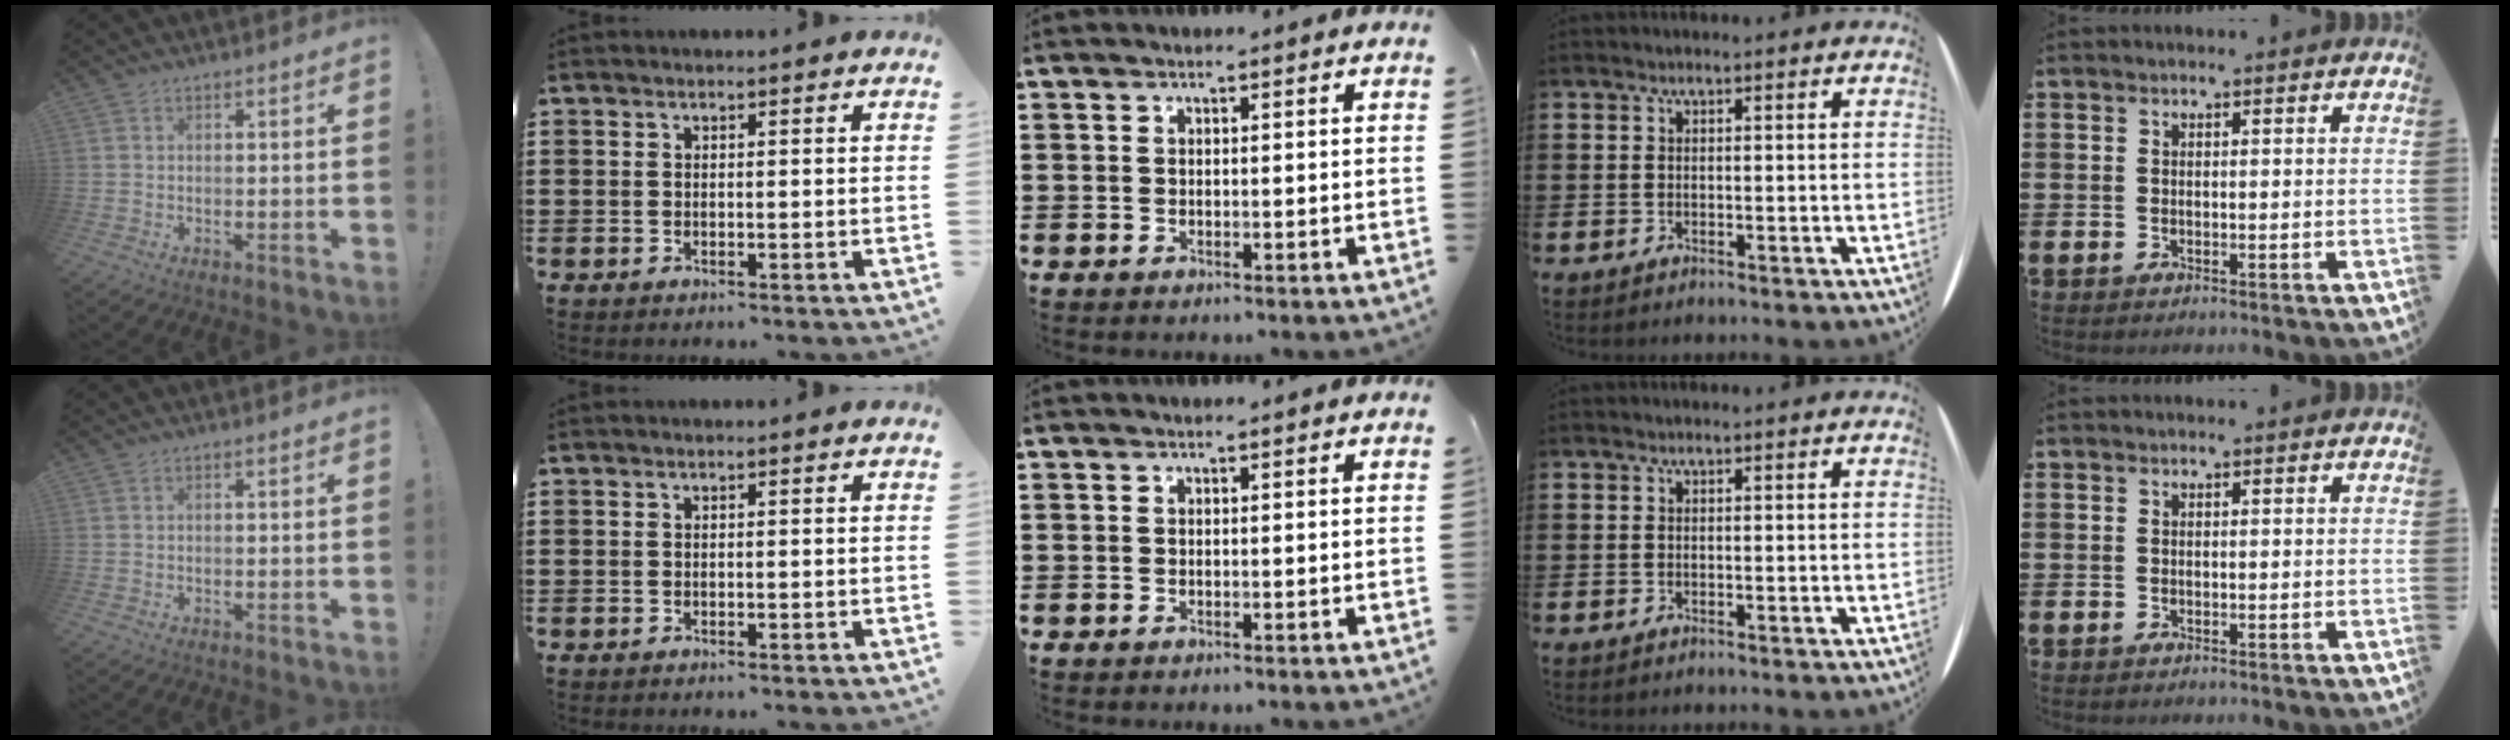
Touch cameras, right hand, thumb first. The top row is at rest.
{}